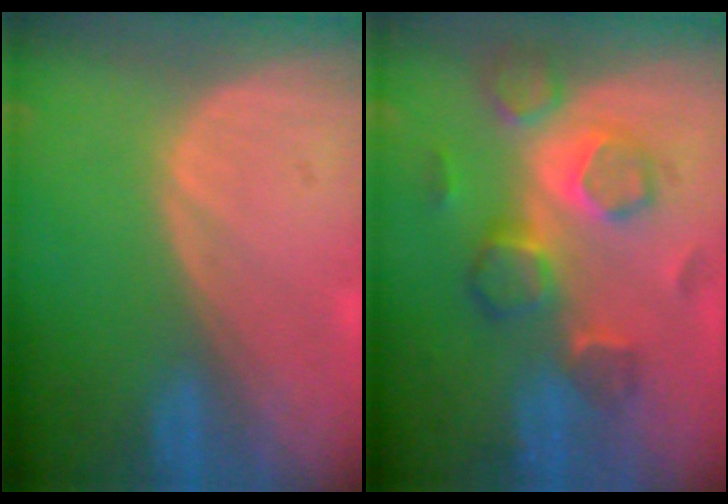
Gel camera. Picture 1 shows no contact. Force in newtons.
{"total": 9.0, "press": 7.8, "slide": 4.4}